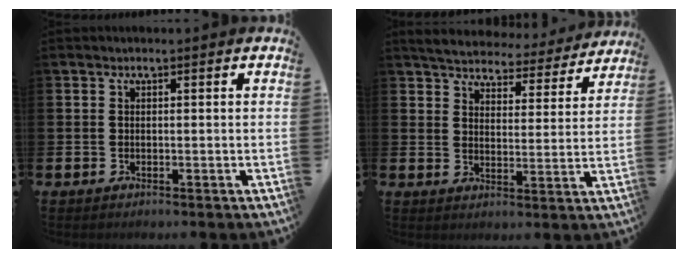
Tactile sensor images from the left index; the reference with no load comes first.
{"total": 5.7, "force": [5.5, 1.0, 0.9], "torque": [-0.040, -0.040, 0.093]}